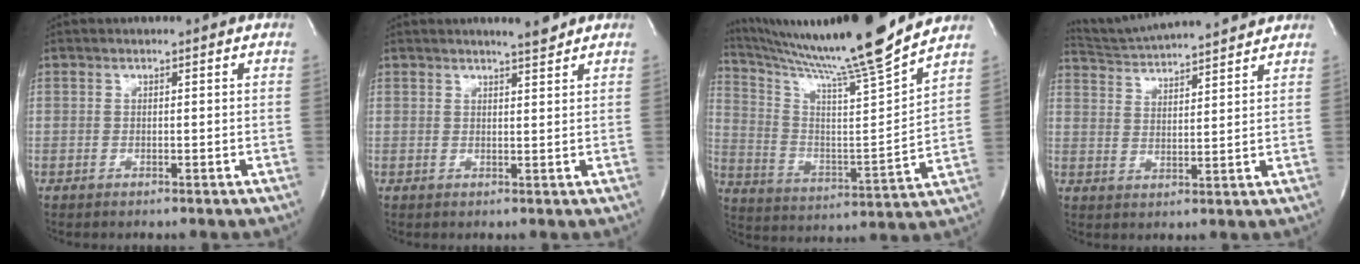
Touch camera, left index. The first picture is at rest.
{"total": 2.6, "force": [2.3, -0.1, 1.3], "torque": [-0.024, -0.005, 0.035]}
{"total": 19.2, "force": [17.0, -2.9, 8.5], "torque": [-0.160, -0.059, 0.270]}
{"total": 13.2, "force": [12.5, 0.4, 4.1], "torque": [-0.082, 0.015, 0.190]}